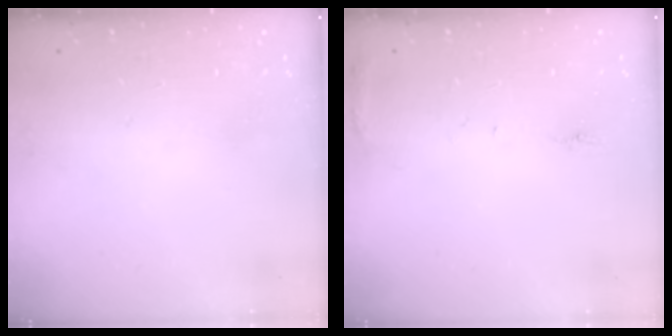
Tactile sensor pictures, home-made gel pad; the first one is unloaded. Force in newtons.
{"total": 5.7, "press": 5.7, "slide": 0.6}